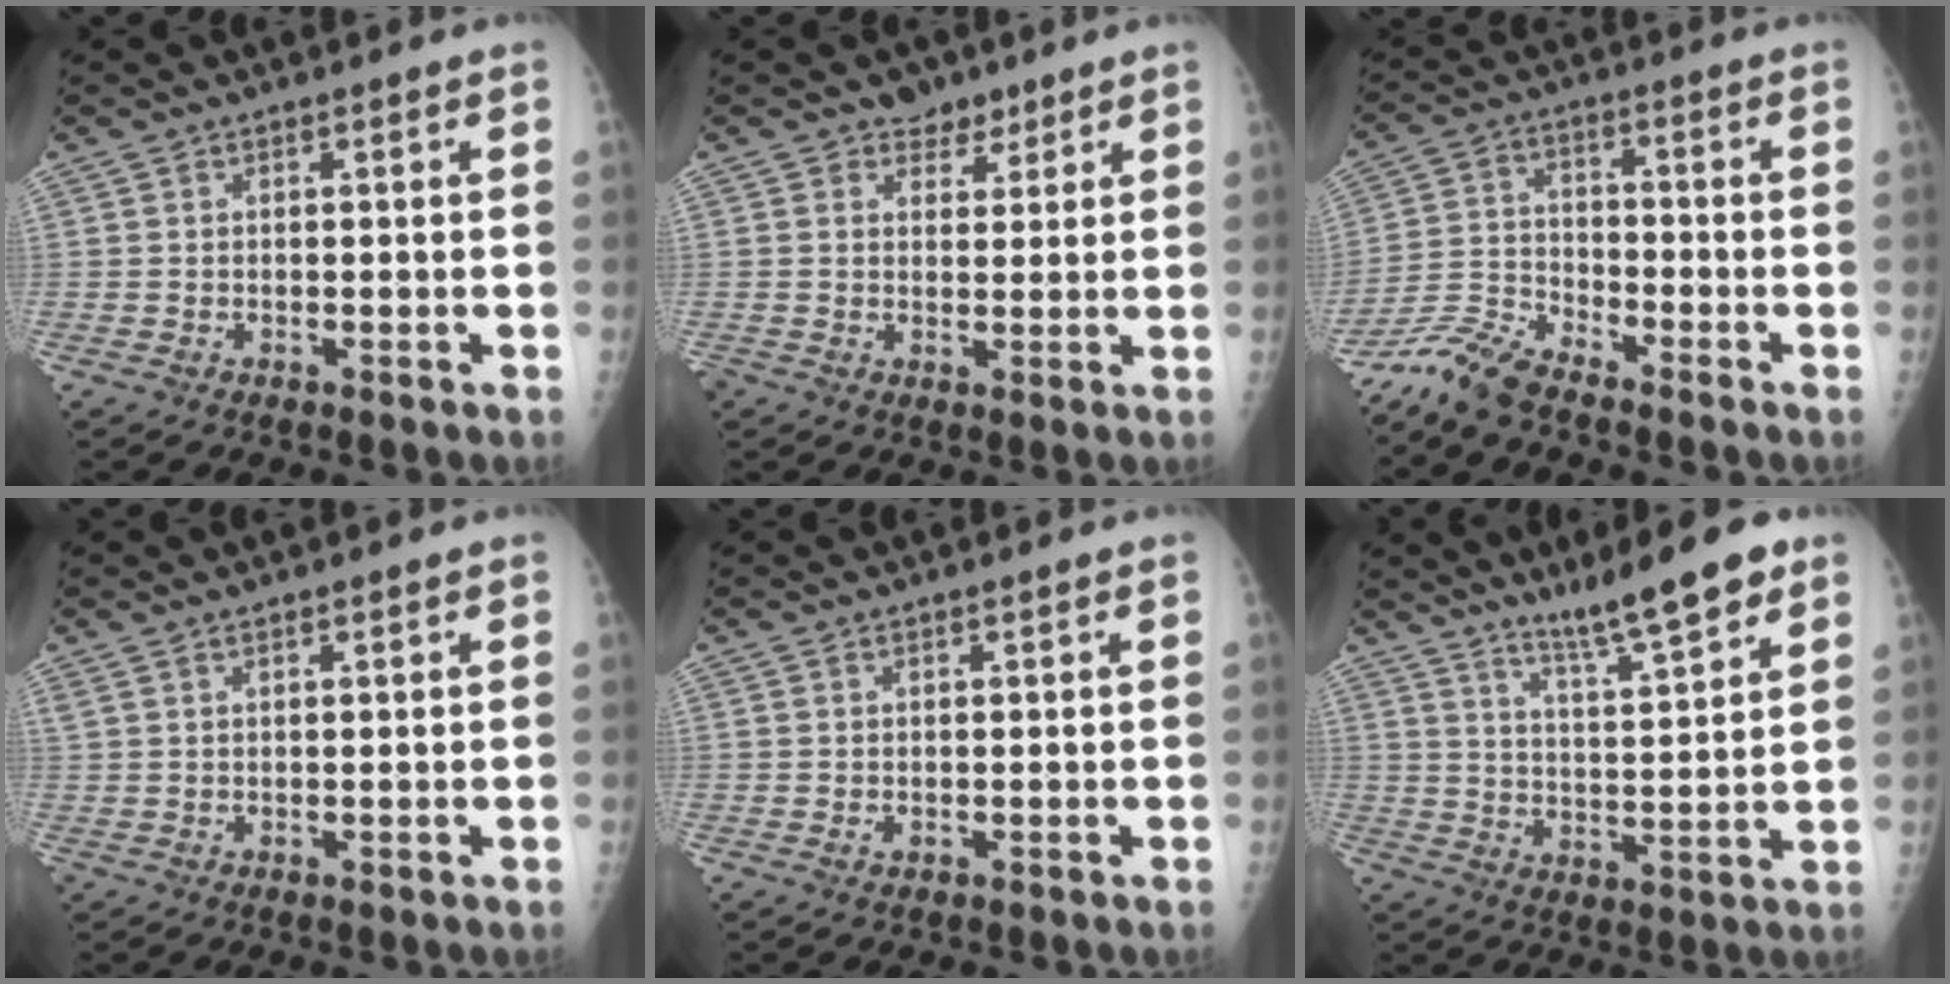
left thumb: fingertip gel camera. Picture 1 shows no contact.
{"total": 4.0, "force": [2.5, 3.1, 0.7], "torque": [0.016, -0.011, 0.035]}
{"total": 7.5, "force": [-7.0, 1.4, 2.3], "torque": [-0.051, 0.035, -0.147]}
{"total": 1.4, "force": [1.0, 0.6, 0.7], "torque": [-0.015, 0.008, 0.022]}
{"total": 0.7, "force": [0.2, 0.4, 0.5], "torque": [-0.004, -0.001, 0.005]}
{"total": 11.2, "force": [8.0, 1.5, 7.6], "torque": [-0.111, -0.047, 0.135]}